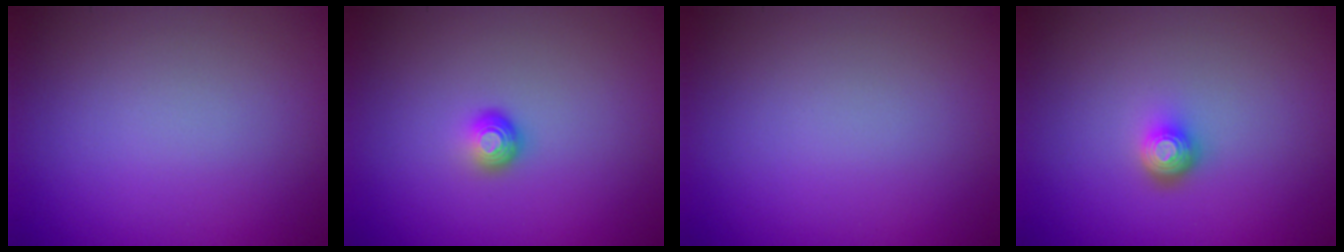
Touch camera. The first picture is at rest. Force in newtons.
{"total": 1.6, "press": 1.1, "slide": 1.1}
{"total": 0.0}
{"total": 2.0, "press": 1.5, "slide": 1.4}